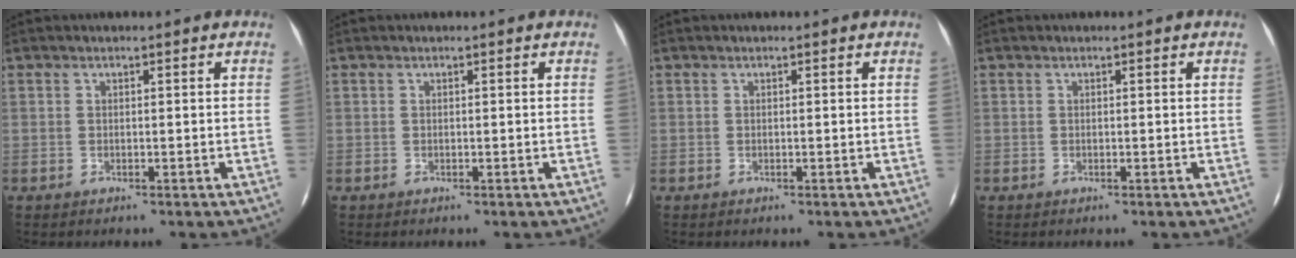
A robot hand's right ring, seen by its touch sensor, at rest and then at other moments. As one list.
[{"total": 0.0}, {"total": 0.0}, {"total": 0.0}]